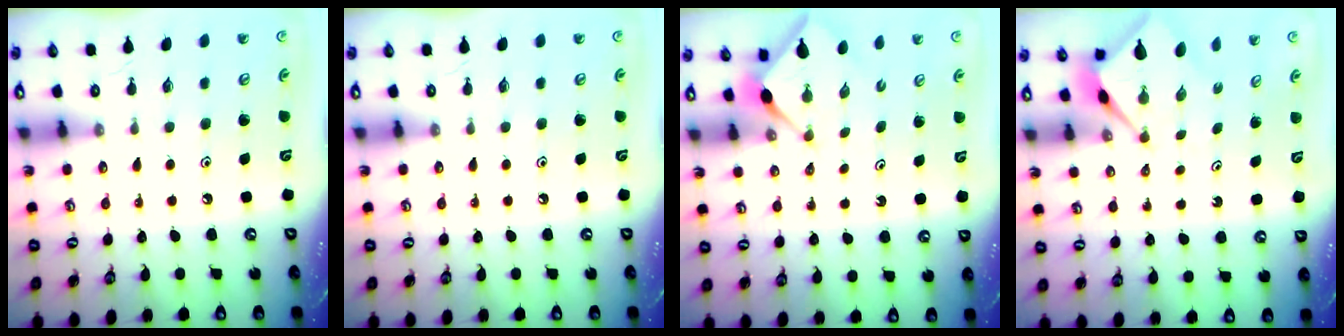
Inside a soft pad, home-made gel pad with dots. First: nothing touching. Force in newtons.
{"total": 0.0}
{"total": 3.0, "press": 2.9, "slide": 0.3}
{"total": 2.7, "press": 2.7, "slide": 0.2}